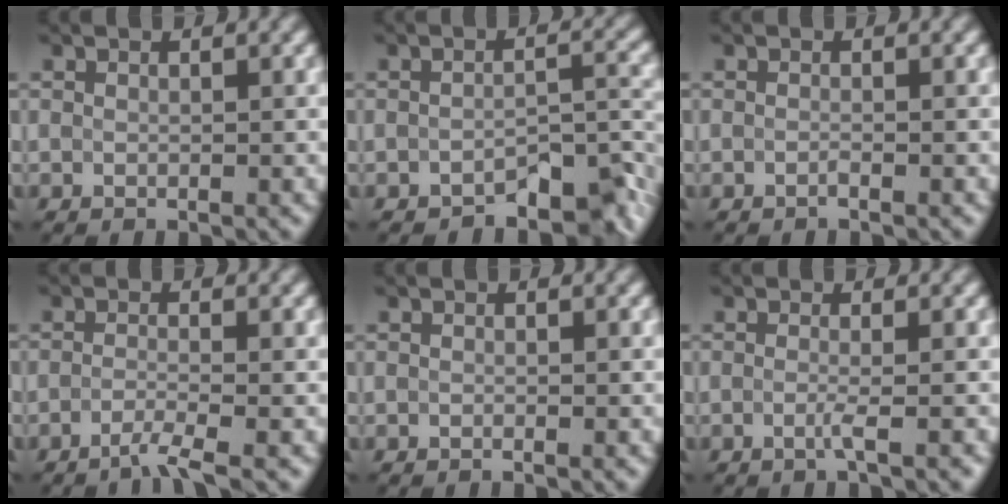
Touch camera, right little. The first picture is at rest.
{"total": 5.1, "force": [-4.5, 1.4, 1.9], "torque": [-0.019, 0.001, -0.065]}
{"total": 1.0, "force": [-0.9, -0.2, -0.3], "torque": [0.004, -0.003, -0.015]}
{"total": 2.1, "force": [-2.0, -0.2, 0.6], "torque": [-0.010, 0.000, -0.049]}
{"total": 0.7, "force": [-0.7, 0.1, 0.1], "torque": [0.004, -0.009, -0.013]}
{"total": 1.2, "force": [-0.9, 0.0, 0.7], "torque": [-0.012, -0.005, -0.021]}